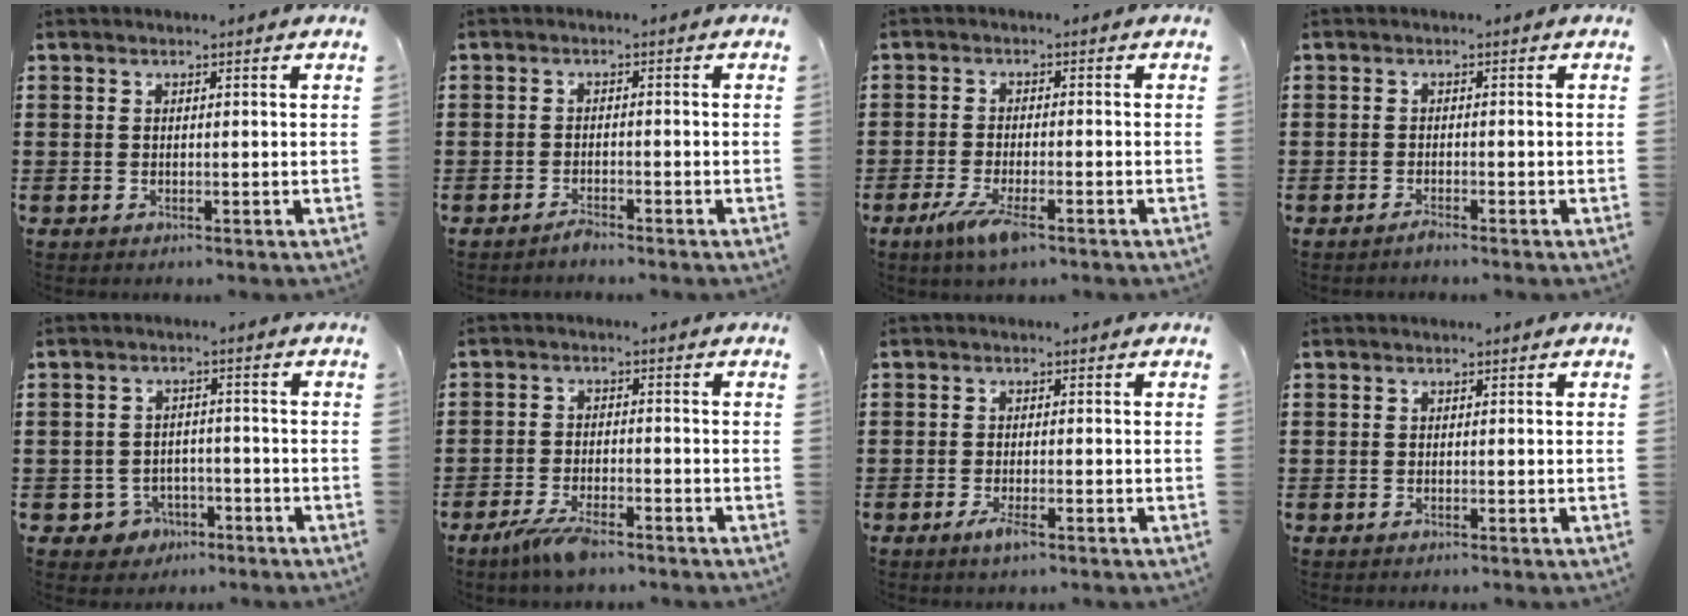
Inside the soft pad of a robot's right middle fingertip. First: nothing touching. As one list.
[{"total": 1.5, "force": [-1.4, 0.2, 0.5], "torque": [-0.012, -0.002, -0.026]}, {"total": 5.0, "force": [-2.7, 1.1, 4.1], "torque": [-0.090, -0.012, -0.051]}, {"total": 1.0, "force": [-0.9, 0.0, 0.5], "torque": [-0.009, -0.004, -0.017]}, {"total": 3.3, "force": [-2.5, 2.1, 0.5], "torque": [-0.025, 0.003, -0.056]}, {"total": 5.0, "force": [-3.6, 1.2, 3.3], "torque": [-0.078, -0.006, -0.070]}, {"total": 2.7, "force": [-1.4, 0.6, 2.2], "torque": [-0.049, -0.005, -0.029]}, {"total": 0.0}]